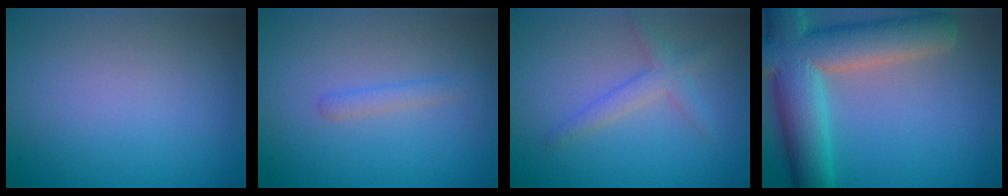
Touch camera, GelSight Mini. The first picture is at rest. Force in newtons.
{"total": 1.4, "press": 1.4, "slide": 0.1}
{"total": 2.4, "press": 2.4, "slide": 0.2}
{"total": 12.0, "press": 11.9, "slide": 1.0}